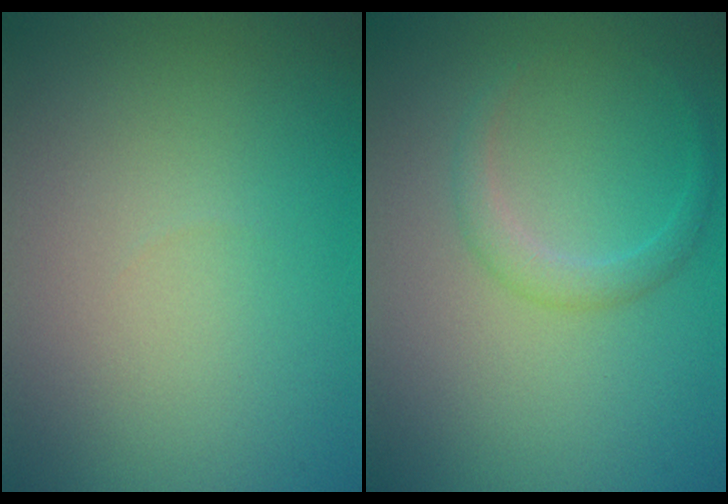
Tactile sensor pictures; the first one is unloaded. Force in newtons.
{"total": 1.7, "press": 1.7, "slide": 0.1}